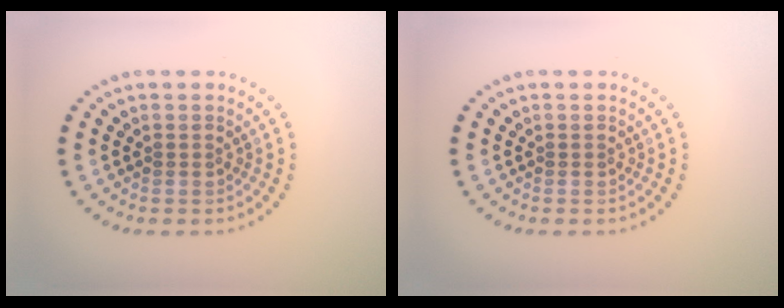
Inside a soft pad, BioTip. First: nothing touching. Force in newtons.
{"total": 0.0}